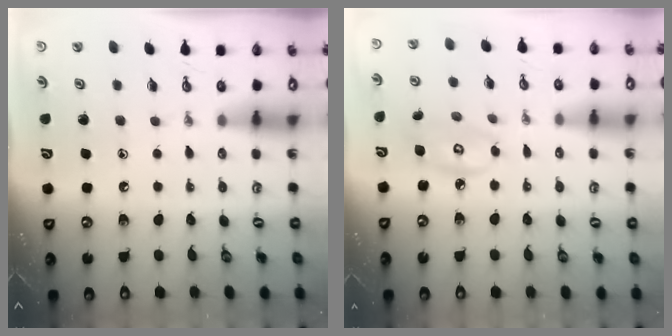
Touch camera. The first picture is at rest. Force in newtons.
{"total": 5.9, "press": 5.9, "slide": 0.3}